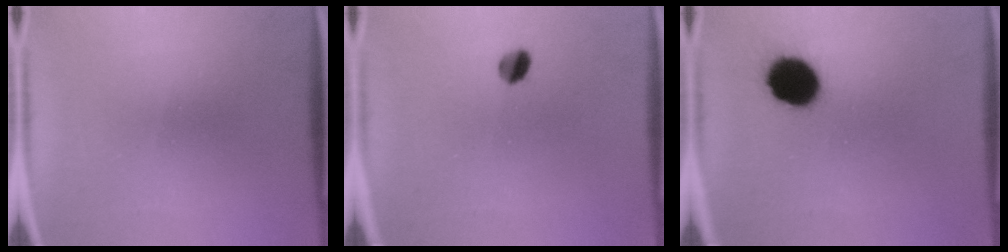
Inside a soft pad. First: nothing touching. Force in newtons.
{"total": 3.0}
{"total": 11.5}